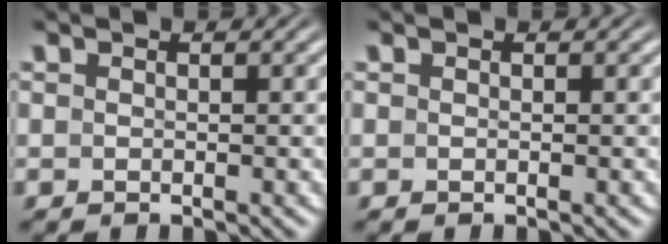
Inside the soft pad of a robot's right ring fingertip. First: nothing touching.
{"total": 0.0}